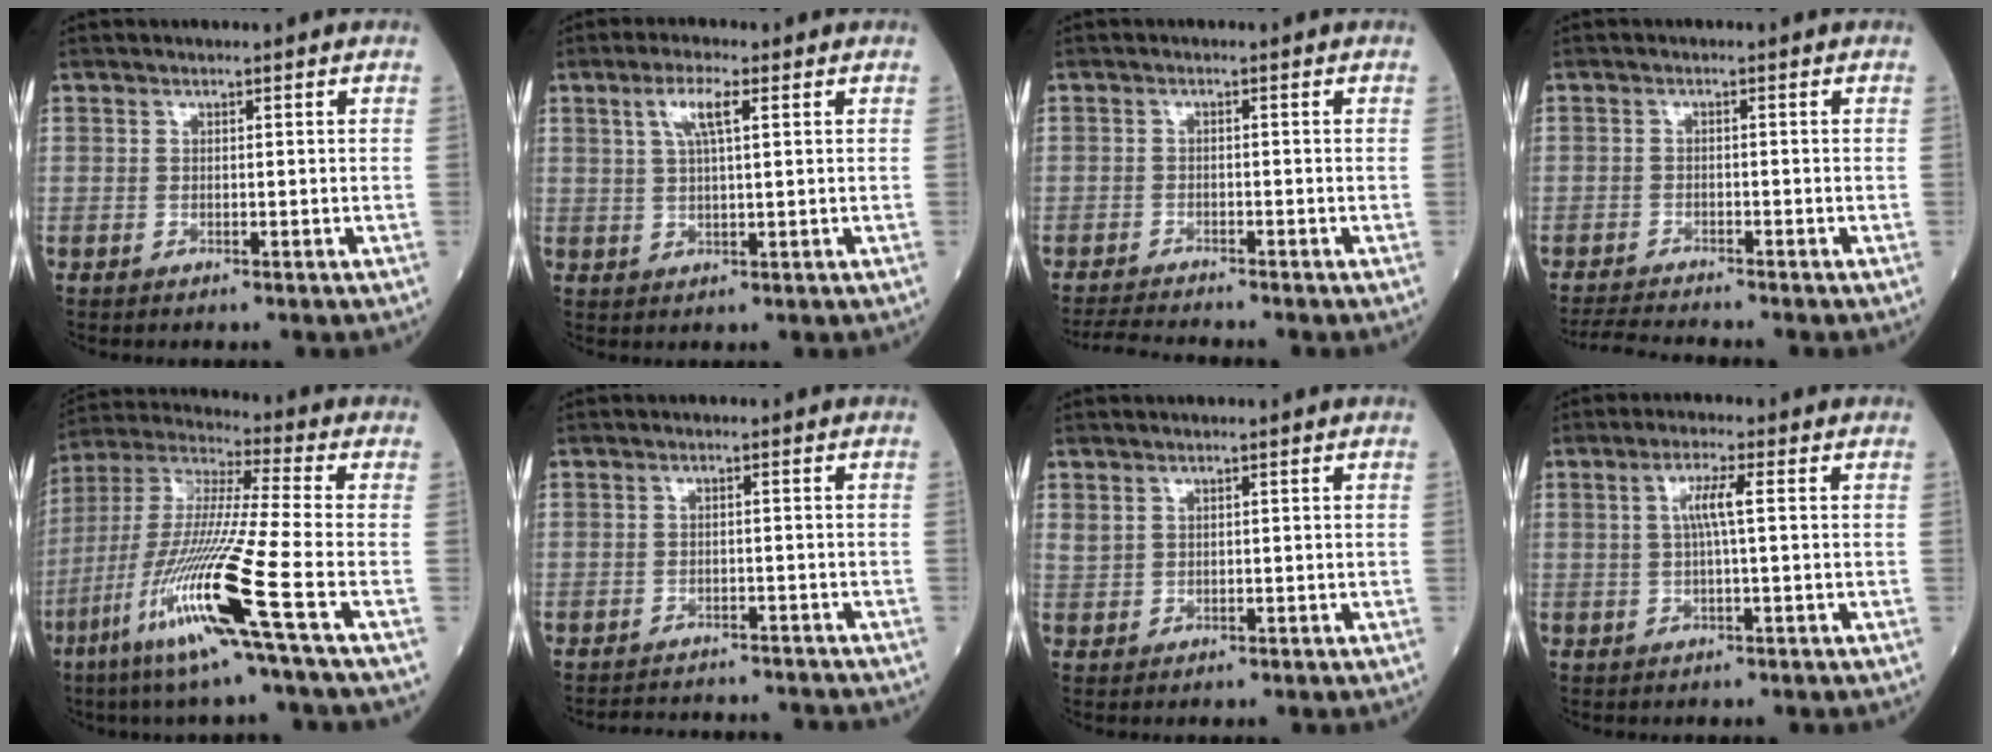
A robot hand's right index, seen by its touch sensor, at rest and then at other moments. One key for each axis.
{"total": 4.7, "fx": 1.9, "fy": 0.6, "fz": 4.2, "tx": -0.087, "ty": 0.008, "tz": 0.040}
{"total": 3.4, "fx": -3.3, "fy": -0.5, "fz": 0.4, "tx": -0.013, "ty": -0.021, "tz": -0.060}
{"total": 3.7, "fx": -3.7, "fy": -0.5, "fz": 0.5, "tx": -0.013, "ty": -0.023, "tz": -0.066}
{"total": 17.5, "fx": -7.5, "fy": -1.4, "fz": 15.7, "tx": -0.336, "ty": -0.034, "tz": -0.150}
{"total": 8.7, "fx": -8.5, "fy": 1.2, "fz": 1.3, "tx": -0.015, "ty": 0.005, "tz": -0.107}
{"total": 1.1, "fx": 0.8, "fy": 0.6, "fz": 0.4, "tx": -0.007, "ty": 0.004, "tz": 0.023}
{"total": 3.7, "fx": 0.6, "fy": -0.1, "fz": 3.6, "tx": -0.071, "ty": 0.007, "tz": 0.011}